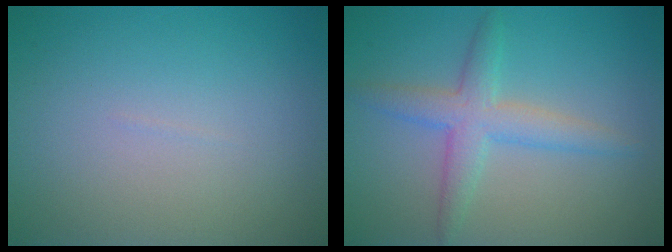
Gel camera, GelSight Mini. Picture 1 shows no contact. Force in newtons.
{"total": 3.5, "press": 3.5, "slide": 0.1}